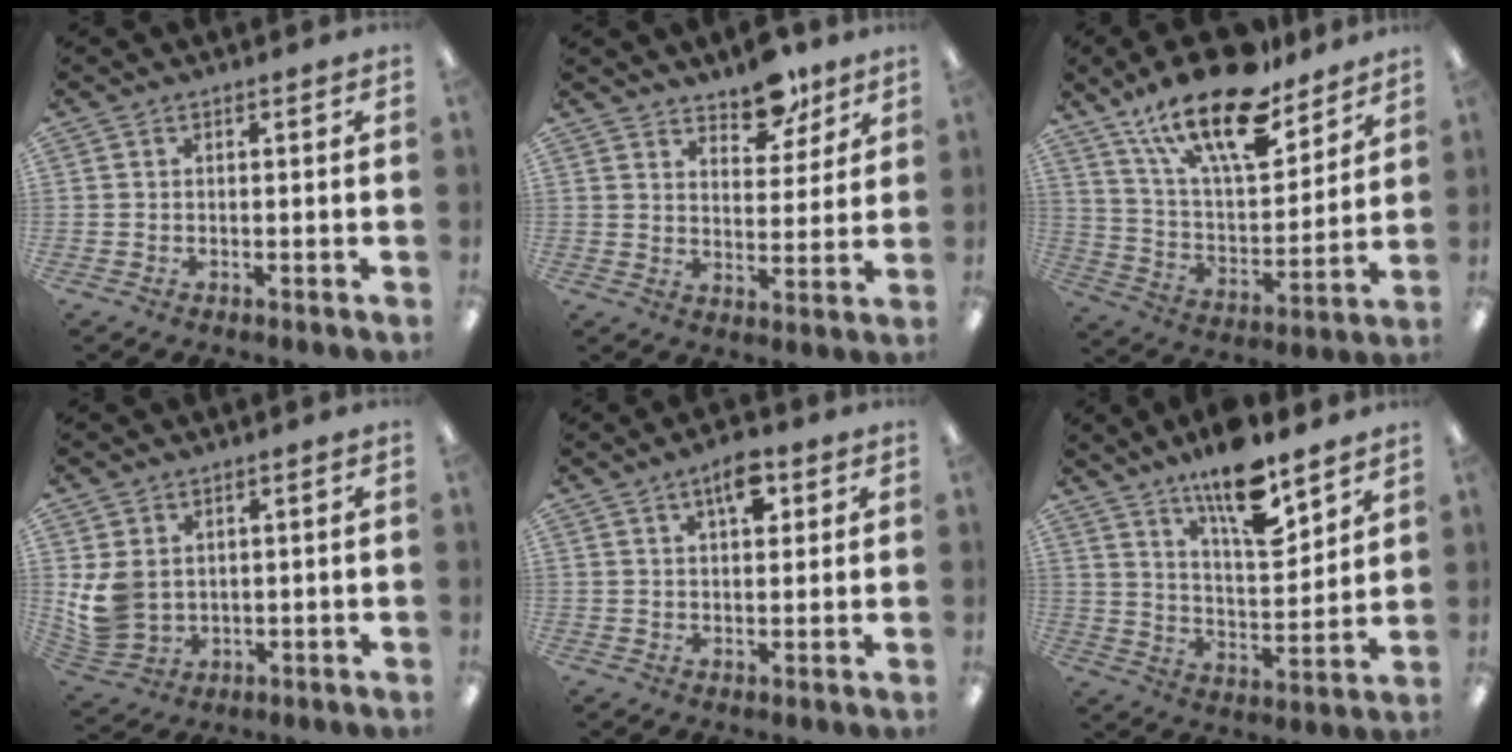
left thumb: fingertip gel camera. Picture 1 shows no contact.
{"total": 9.3, "force": [7.5, 4.4, 3.6], "torque": [-0.029, -0.049, 0.130]}
{"total": 22.4, "force": [15.4, 8.6, 13.8], "torque": [-0.237, -0.089, 0.268]}
{"total": 7.8, "force": [1.9, 6.1, 4.3], "torque": [-0.110, -0.004, 0.042]}
{"total": 7.0, "force": [3.6, 3.1, 5.1], "torque": [-0.066, -0.010, 0.056]}
{"total": 15.3, "force": [11.3, 4.5, 9.1], "torque": [-0.149, -0.073, 0.190]}